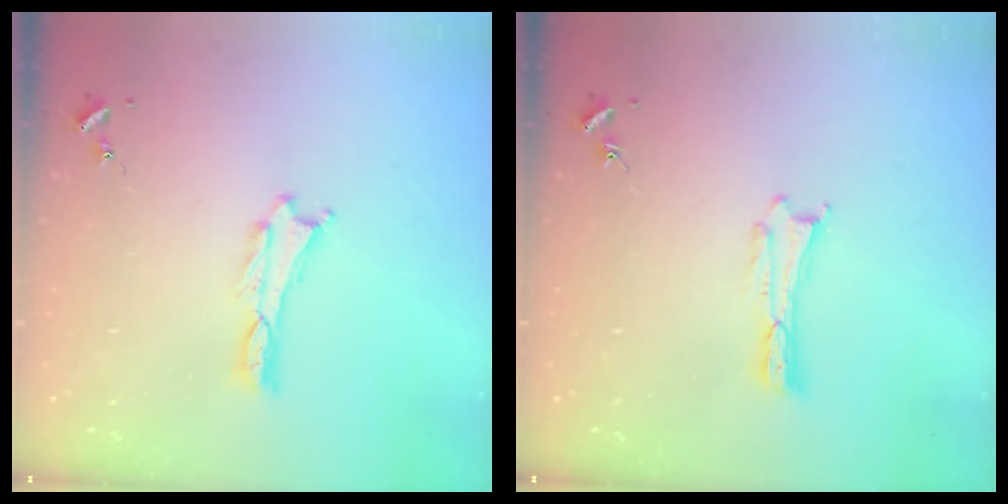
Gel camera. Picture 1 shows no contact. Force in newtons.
{"total": 0.0}